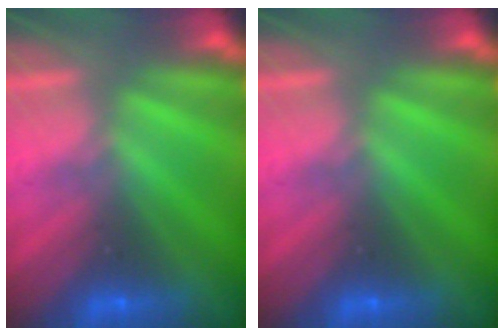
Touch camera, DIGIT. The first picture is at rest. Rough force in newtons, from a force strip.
{"total": 0.0}